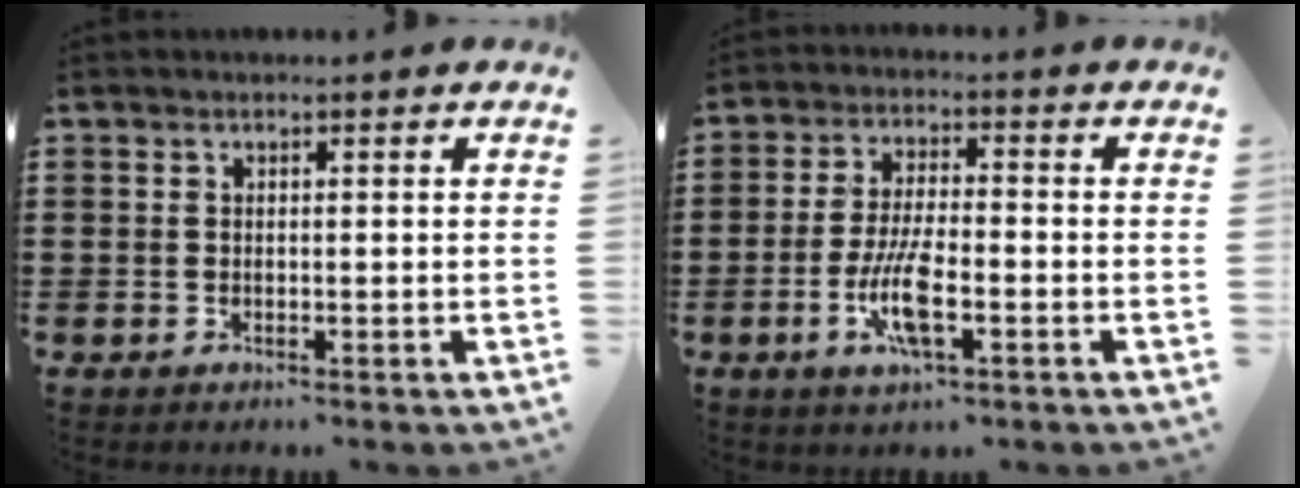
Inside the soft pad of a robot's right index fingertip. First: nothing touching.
{"total": 7.6, "force": [-2.7, 2.1, 6.8], "torque": [-0.150, -0.014, -0.053]}